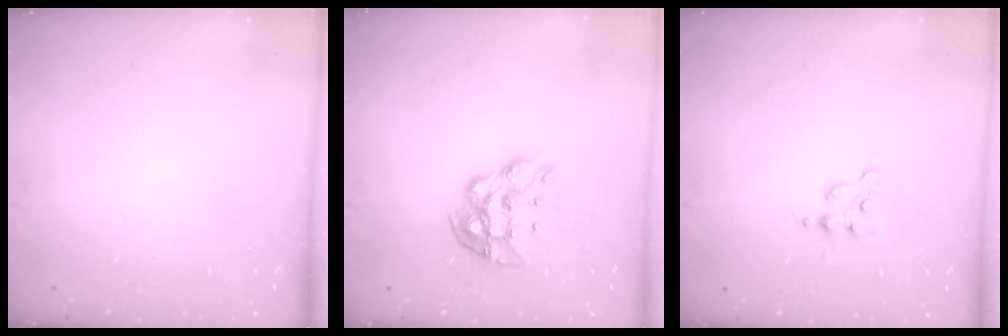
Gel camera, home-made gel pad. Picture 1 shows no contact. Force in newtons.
{"total": 11.3, "press": 11.3, "slide": 1.0}
{"total": 2.0, "press": 2.0, "slide": 0.2}